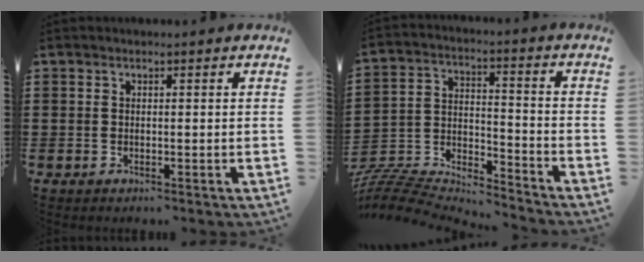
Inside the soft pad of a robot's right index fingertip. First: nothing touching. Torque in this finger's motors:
{"motor_torque": [-1.35, 0.79, -1.06, -0.16]}